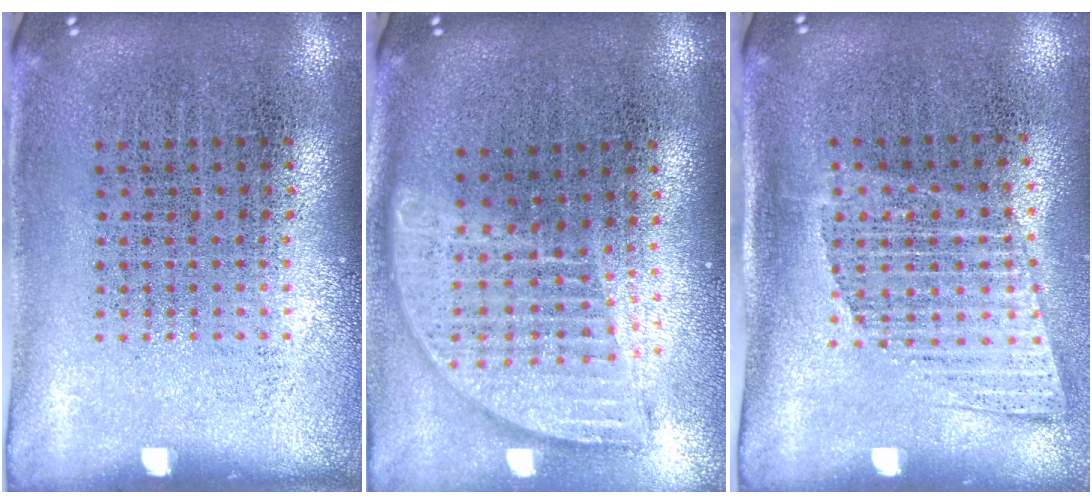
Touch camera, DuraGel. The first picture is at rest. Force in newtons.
{"total": 1.8, "press": 1.5, "slide": 1.0}
{"total": 1.4, "press": 1.1, "slide": 0.9}